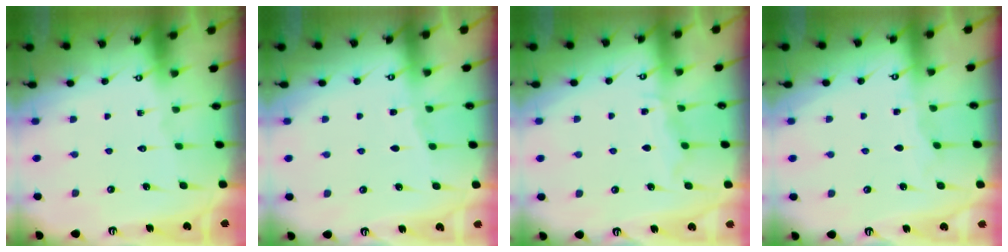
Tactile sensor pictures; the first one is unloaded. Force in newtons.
{"total": 3.0, "press": 3.0, "slide": 0.4}
{"total": 5.9, "press": 5.8, "slide": 0.7}
{"total": 2.5, "press": 2.5, "slide": 0.3}